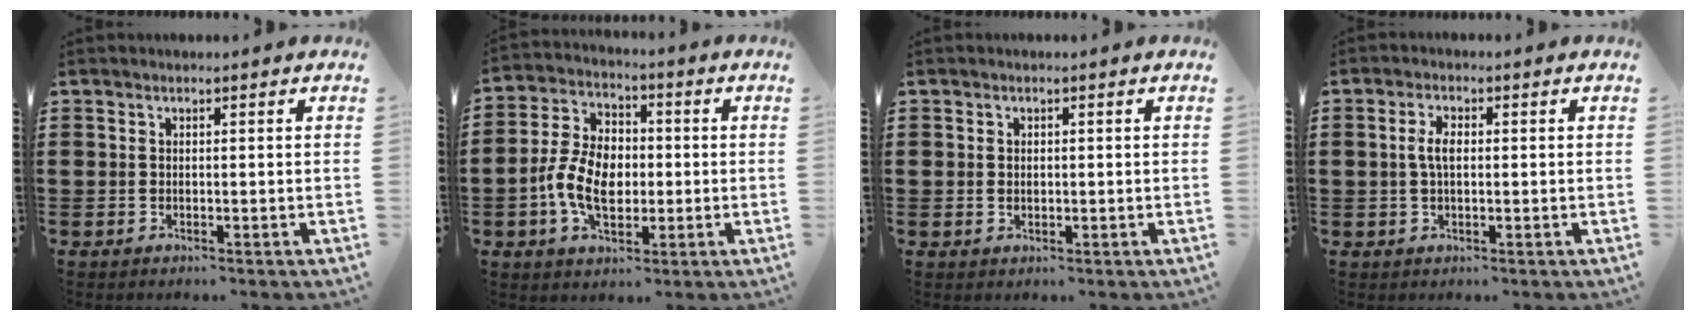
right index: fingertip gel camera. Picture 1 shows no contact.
{"total": 8.6, "force": [-1.5, 5.8, 6.2], "torque": [-0.141, 0.011, -0.030]}
{"total": 0.8, "force": [0.2, 0.7, 0.4], "torque": [-0.009, 0.006, 0.004]}
{"total": 3.2, "force": [0.2, 1.4, 2.9], "torque": [-0.058, 0.006, 0.001]}